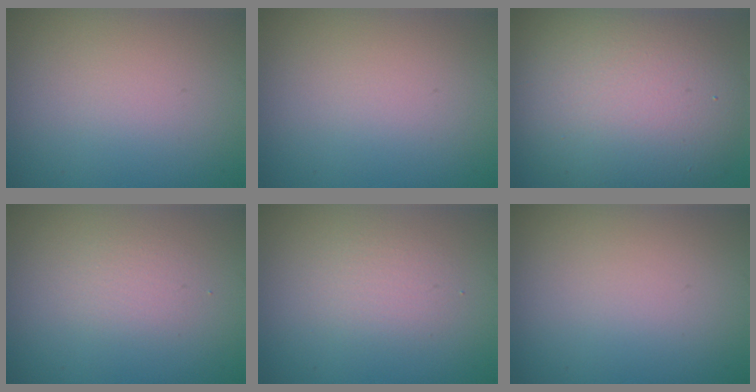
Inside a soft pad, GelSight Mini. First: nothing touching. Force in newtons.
{"total": 0.0}
{"total": 10.8, "press": 10.8, "slide": 1.0}
{"total": 1.4, "press": 1.4, "slide": 0.1}
{"total": 1.8, "press": 1.8, "slide": 0.1}
{"total": 0.0}